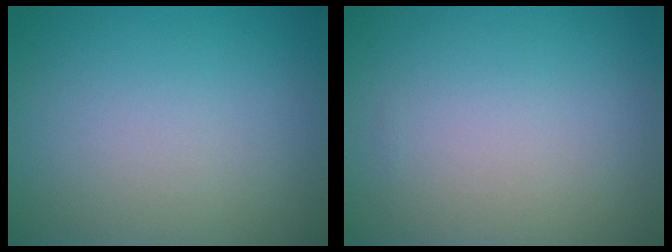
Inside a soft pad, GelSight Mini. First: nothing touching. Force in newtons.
{"total": 0.0}